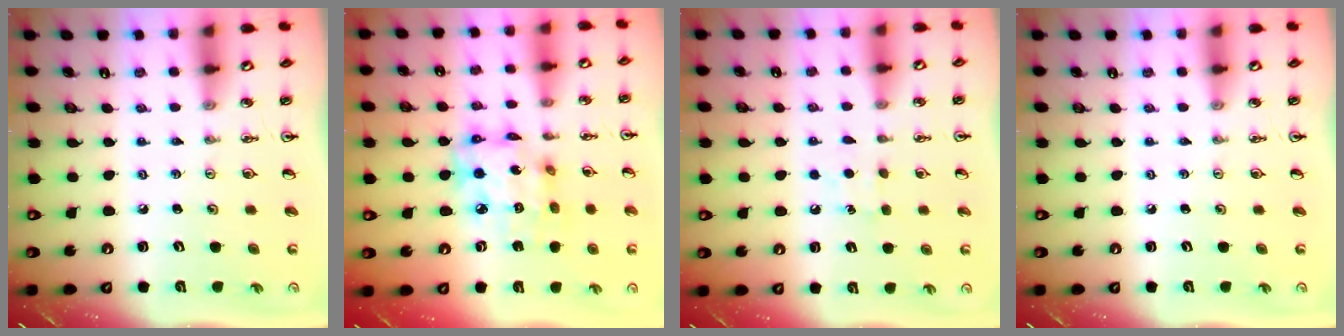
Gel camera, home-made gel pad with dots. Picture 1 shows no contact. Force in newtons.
{"total": 12.8, "press": 12.7, "slide": 1.7}
{"total": 5.6, "press": 5.5, "slide": 0.7}
{"total": 0.0}